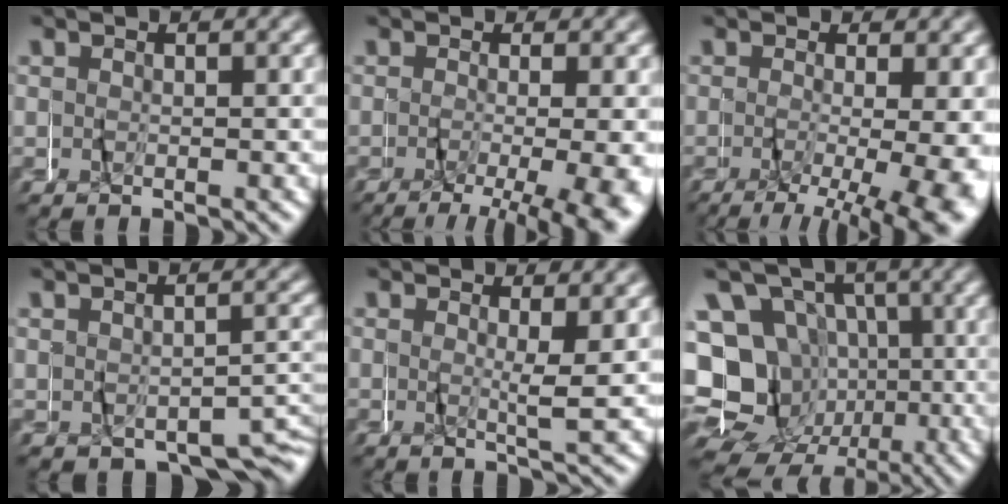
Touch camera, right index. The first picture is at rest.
{"total": 6.2, "force": [-2.8, 1.0, 5.5], "torque": [-0.077, -0.024, -0.033]}
{"total": 5.8, "force": [-2.0, 1.1, 5.4], "torque": [-0.064, -0.022, -0.023]}
{"total": 5.6, "force": [-4.0, 2.3, 3.1], "torque": [-0.036, -0.008, -0.062]}
{"total": 1.6, "force": [0.3, -1.0, 1.2], "torque": [-0.035, -0.006, 0.004]}
{"total": 15.8, "force": [-3.8, 13.8, 6.8], "torque": [-0.161, -0.064, -0.070]}